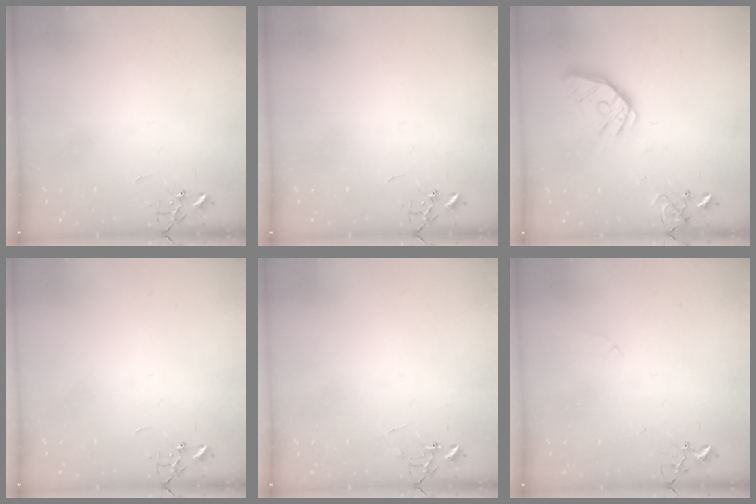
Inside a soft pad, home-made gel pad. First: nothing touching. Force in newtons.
{"total": 0.0}
{"total": 15.8, "press": 15.5, "slide": 2.5}
{"total": 0.0}
{"total": 5.5, "press": 5.4, "slide": 0.4}
{"total": 5.5, "press": 5.5, "slide": 0.8}